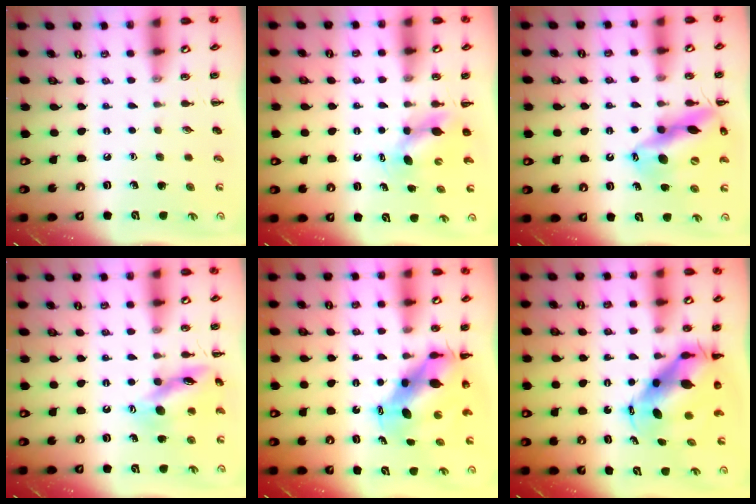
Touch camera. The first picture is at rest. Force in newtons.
{"total": 5.2, "press": 5.2, "slide": 0.4}
{"total": 16.8, "press": 16.3, "slide": 4.1}
{"total": 14.0, "press": 13.9, "slide": 1.5}
{"total": 8.5, "press": 8.3, "slide": 1.7}
{"total": 8.8, "press": 8.5, "slide": 2.2}